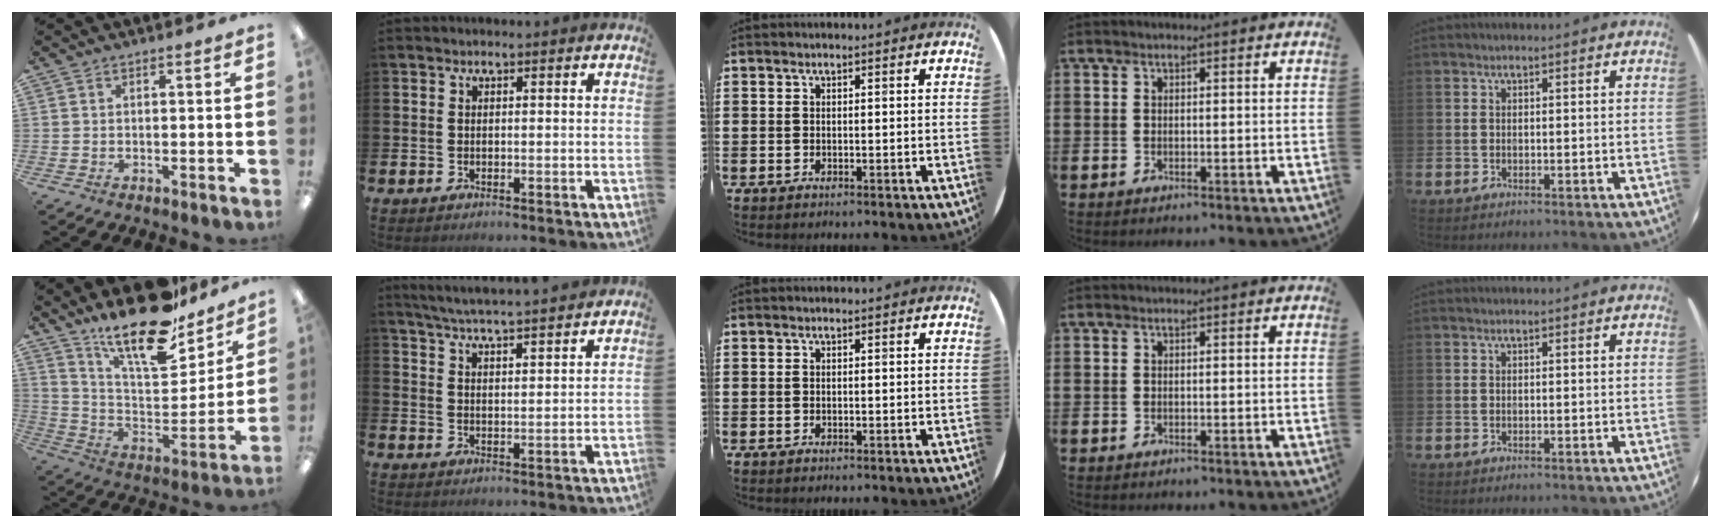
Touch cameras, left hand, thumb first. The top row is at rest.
{"thumb": {"total": 20.8, "force": [16.7, 6.2, 10.7], "torque": [-0.188, -0.114, 0.287]}, "index": {"total": 5.4, "force": [5.3, -0.3, 0.9], "torque": [-0.037, -0.036, 0.094]}}